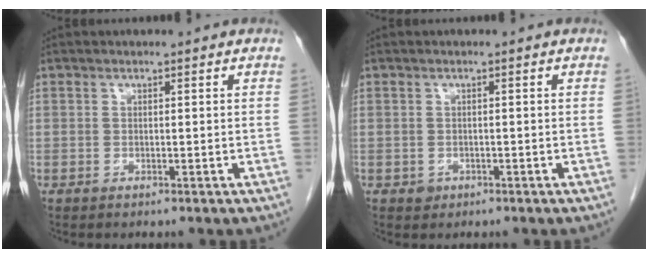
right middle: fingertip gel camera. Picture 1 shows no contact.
{"total": 1.1, "force": [-0.5, 1.0, 0.2], "torque": [0.000, 0.003, -0.005]}